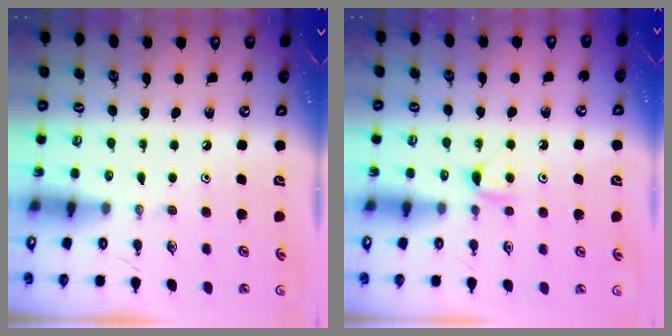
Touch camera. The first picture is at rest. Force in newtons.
{"total": 4.2, "press": 4.2, "slide": 0.5}